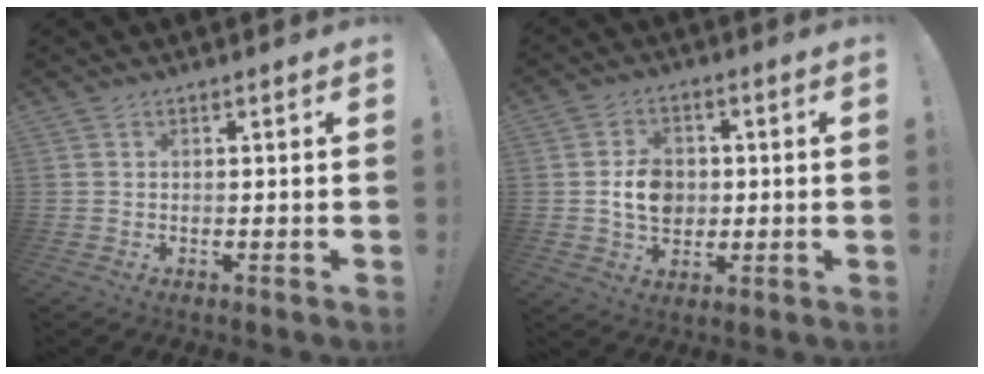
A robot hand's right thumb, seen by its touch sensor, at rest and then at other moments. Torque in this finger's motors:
{"motor_torque": [0.92, 1.14, 0.11, -0.10, 0.00]}